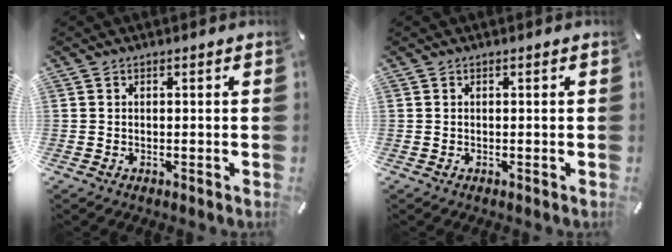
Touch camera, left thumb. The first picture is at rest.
{"total": 0.0}